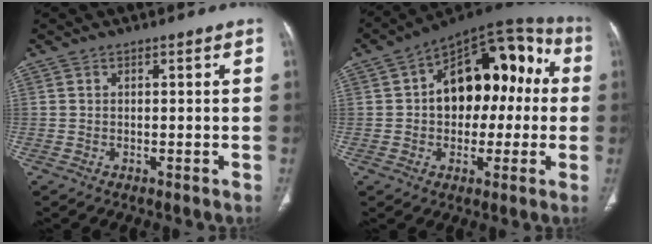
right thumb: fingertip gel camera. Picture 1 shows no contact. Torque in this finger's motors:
{"motor_torque": [0.15, 2.29, 1.57, -0.22, 0.12]}